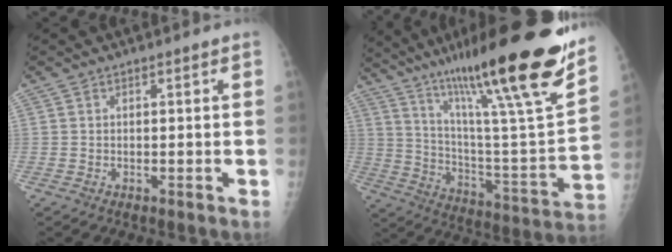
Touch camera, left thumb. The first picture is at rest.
{"total": 30.5, "force": [20.5, 3.3, 22.4], "torque": [-0.340, -0.074, 0.329]}